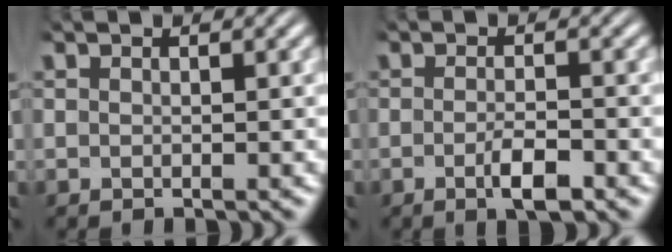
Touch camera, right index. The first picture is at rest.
{"total": 2.8, "force": [-1.4, 0.7, 2.4], "torque": [-0.039, -0.006, -0.027]}